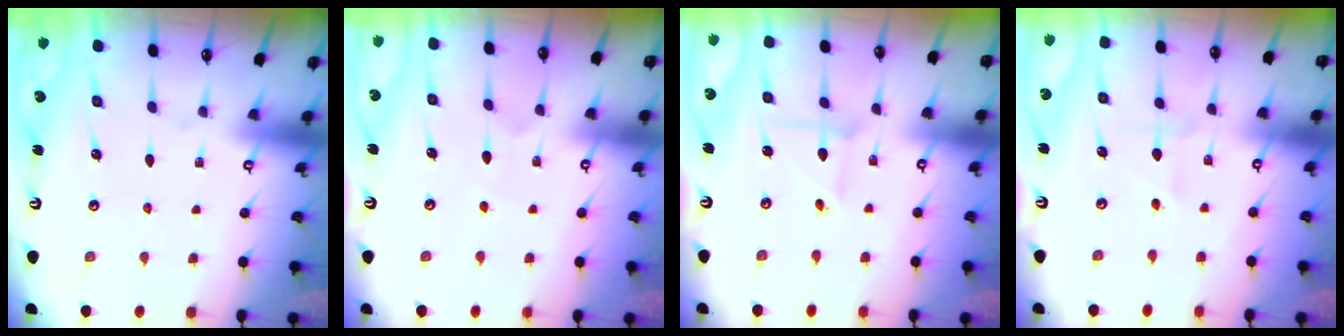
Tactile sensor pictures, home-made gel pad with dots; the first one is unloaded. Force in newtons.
{"total": 3.9, "press": 3.9, "slide": 0.4}
{"total": 2.8, "press": 2.8, "slide": 0.2}
{"total": 1.6, "press": 1.5, "slide": 0.5}